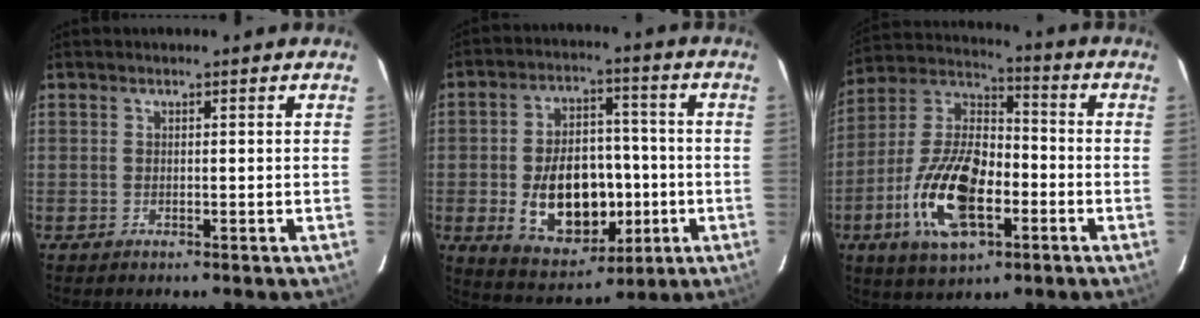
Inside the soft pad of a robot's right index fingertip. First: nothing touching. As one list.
[{"total": 16.0, "force": [-3.2, 10.2, 11.9], "torque": [-0.227, 0.013, -0.025]}, {"total": 18.7, "force": [-6.5, 9.4, 14.9], "torque": [-0.309, 0.000, -0.116]}]